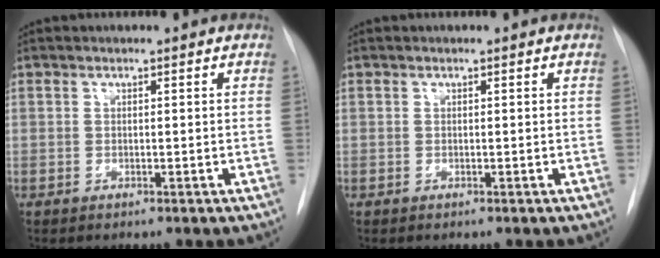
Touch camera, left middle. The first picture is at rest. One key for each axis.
{"total": 0.0}